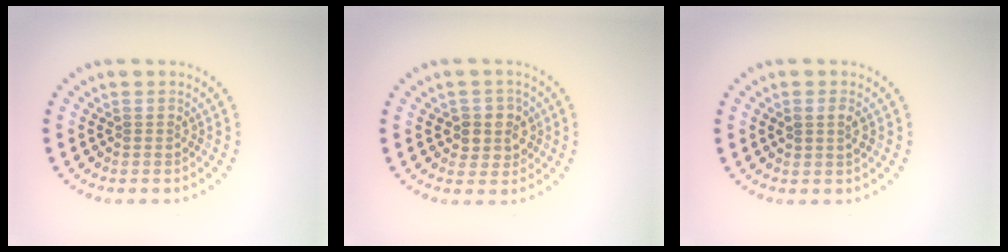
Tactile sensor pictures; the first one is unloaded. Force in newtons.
{"total": 2.8, "press": 2.6, "slide": 1.0}
{"total": 1.5, "press": 1.4, "slide": 0.3}